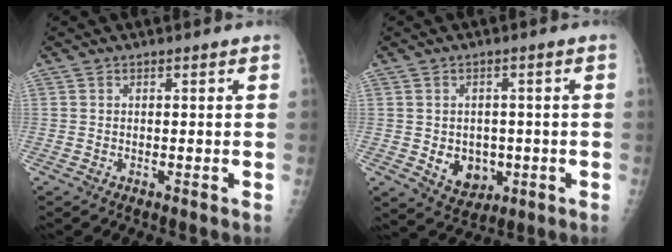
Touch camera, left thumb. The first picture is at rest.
{"total": 6.9, "force": [-1.3, 5.6, 3.9], "torque": [-0.028, 0.000, -0.003]}